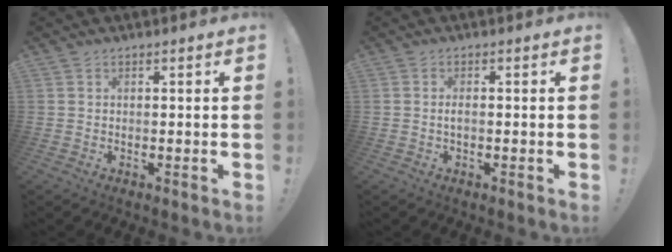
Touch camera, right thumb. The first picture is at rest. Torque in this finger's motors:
{"motor_torque": [0.15, -0.15, 0.43, -0.09, 0.00]}